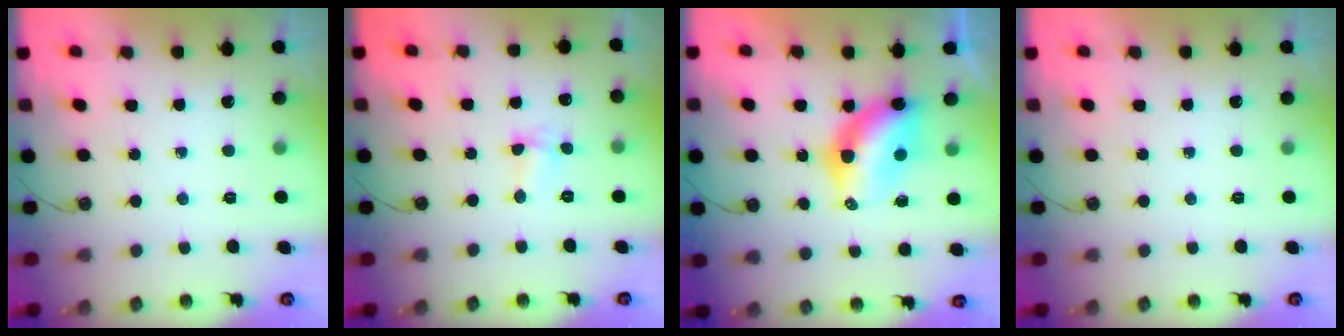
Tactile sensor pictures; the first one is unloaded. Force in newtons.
{"total": 1.7, "press": 1.5, "slide": 0.7}
{"total": 7.8, "press": 7.8, "slide": 0.5}
{"total": 0.0}